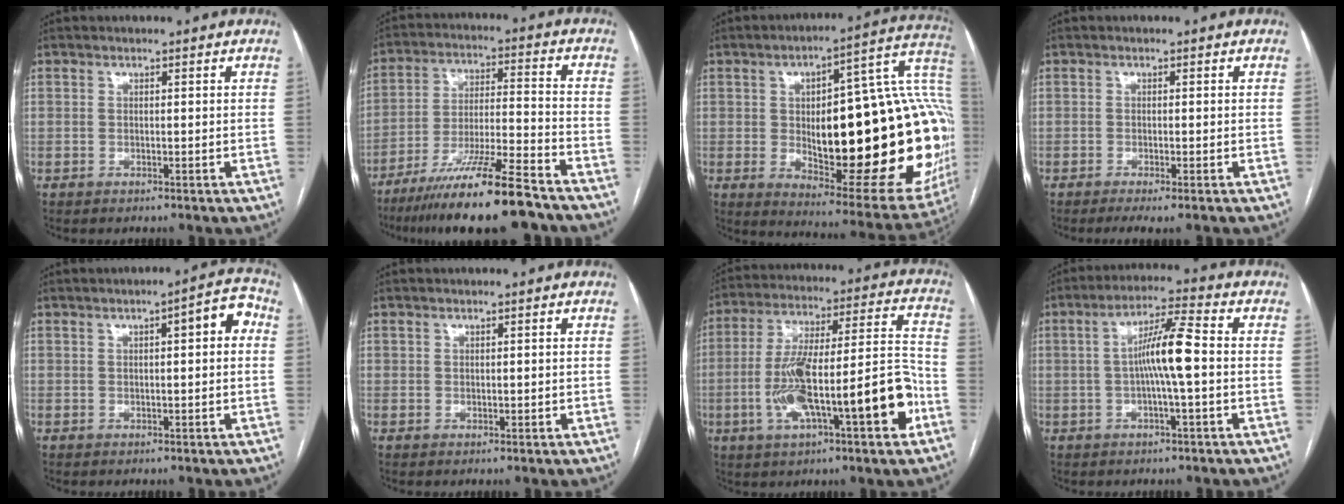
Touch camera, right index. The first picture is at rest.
{"total": 16.8, "force": [-12.9, 0.4, 10.8], "torque": [-0.188, -0.026, -0.221]}
{"total": 36.5, "force": [-1.5, 10.3, 35.0], "torque": [-0.391, 0.036, -0.002]}
{"total": 3.8, "force": [-2.9, 0.1, 2.4], "torque": [-0.030, -0.008, -0.043]}
{"total": 5.4, "force": [1.1, 1.2, 5.2], "torque": [-0.066, 0.027, 0.011]}
{"total": 0.7, "force": [0.3, 0.6, 0.4], "torque": [-0.002, 0.001, 0.005]}
{"total": 19.6, "force": [-6.1, 3.1, 18.4], "torque": [-0.290, 0.022, -0.088]}
{"total": 8.1, "force": [-0.3, 0.3, 8.1], "torque": [-0.149, 0.015, -0.010]}